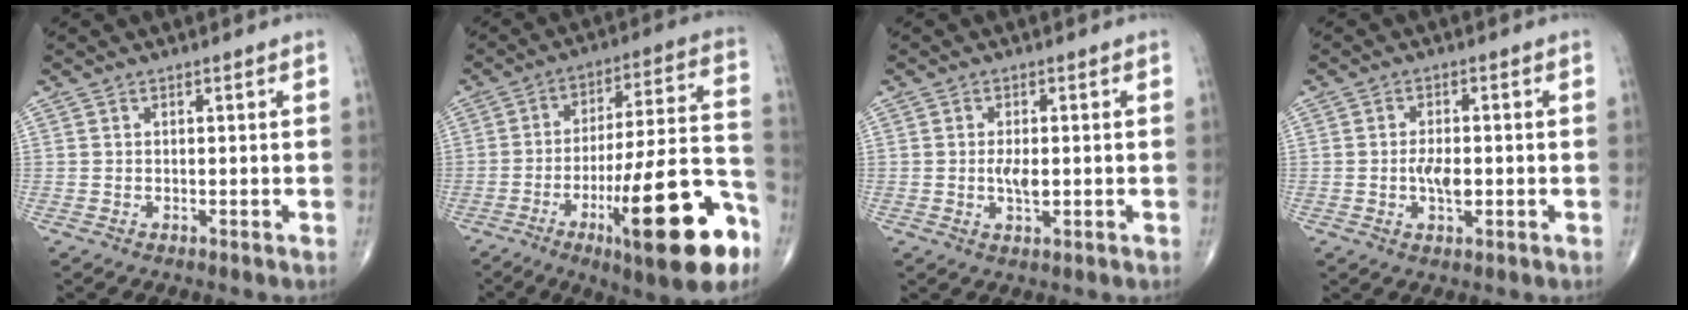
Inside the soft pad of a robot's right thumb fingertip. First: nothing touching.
{"total": 24.1, "force": [-10.8, 5.4, 20.9], "torque": [-0.288, 0.055, -0.157]}
{"total": 3.3, "force": [-0.3, 1.4, 2.9], "torque": [-0.055, -0.004, -0.006]}
{"total": 4.2, "force": [-0.7, 2.0, 3.6], "torque": [-0.062, 0.000, -0.014]}